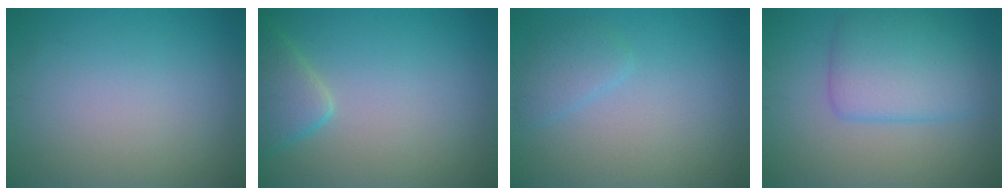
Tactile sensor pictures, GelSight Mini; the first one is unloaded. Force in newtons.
{"total": 3.3, "press": 3.3, "slide": 0.3}
{"total": 1.7, "press": 1.7, "slide": 0.1}
{"total": 5.5, "press": 5.5, "slide": 0.2}